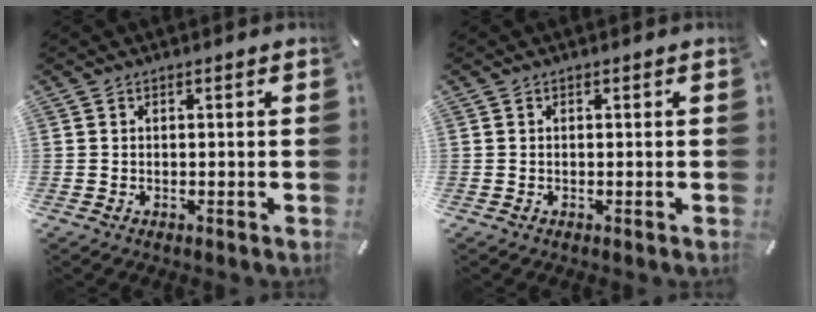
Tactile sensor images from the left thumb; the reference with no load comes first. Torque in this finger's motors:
{"motor_torque": [-0.02, 0.02, -0.01, 0.01, 0.00]}